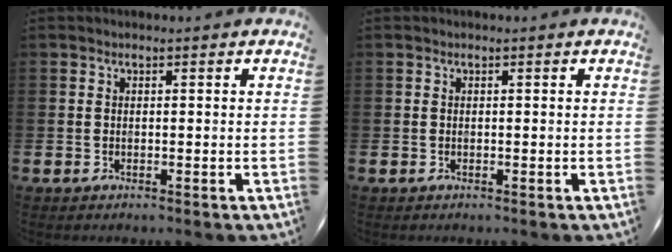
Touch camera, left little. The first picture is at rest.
{"total": 0.0}